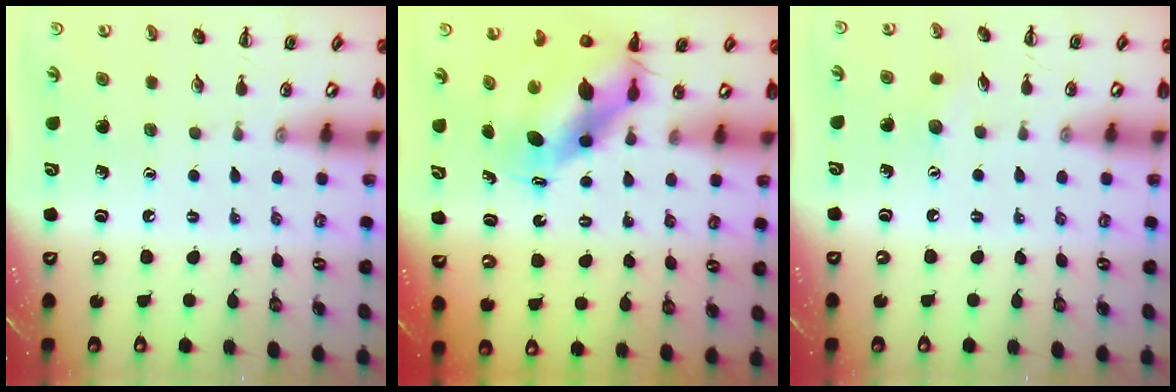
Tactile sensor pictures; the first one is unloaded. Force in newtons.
{"total": 8.8, "press": 8.6, "slide": 1.5}
{"total": 4.0, "press": 3.8, "slide": 1.0}